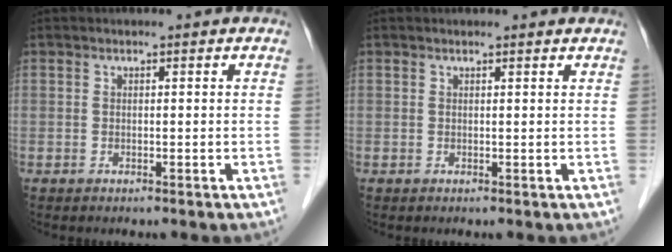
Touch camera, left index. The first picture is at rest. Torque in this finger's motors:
{"motor_torque": [0.08, -0.04, -0.13, 0.01]}